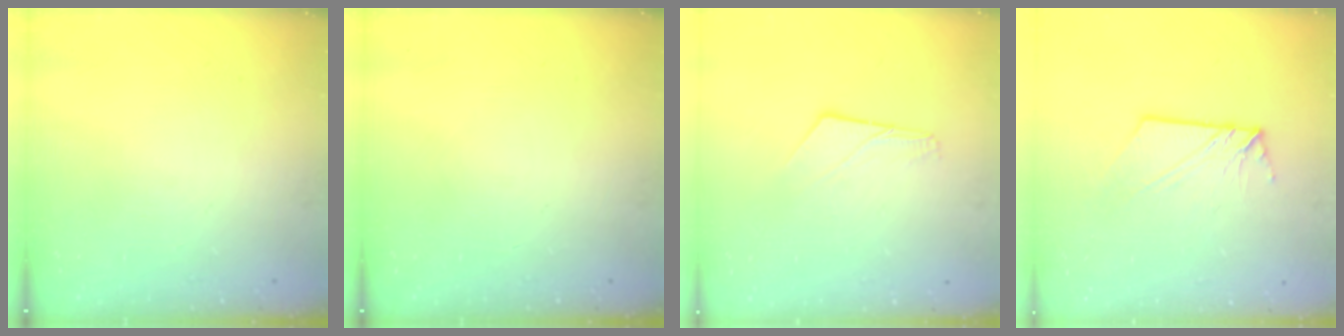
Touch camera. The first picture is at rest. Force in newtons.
{"total": 0.0}
{"total": 5.7, "press": 5.7, "slide": 0.5}
{"total": 5.5, "press": 5.5, "slide": 0.1}